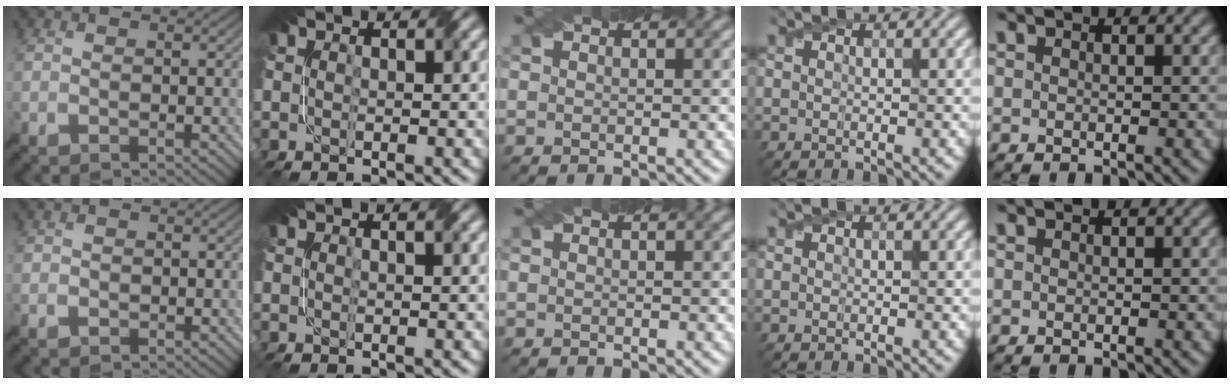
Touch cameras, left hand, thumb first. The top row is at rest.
{"thumb": {"total": 0.9, "force": [-0.4, 0.6, 0.5], "torque": [-0.010, -0.002, -0.006]}, "index": {"total": 0.9, "force": [0.7, 0.1, 0.7], "torque": [-0.009, 0.000, 0.009]}}